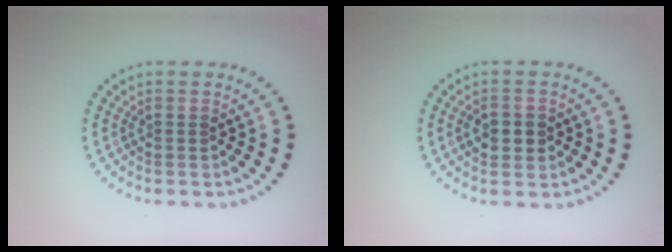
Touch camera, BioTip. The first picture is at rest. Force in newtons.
{"total": 2.4, "press": 2.3, "slide": 0.3}